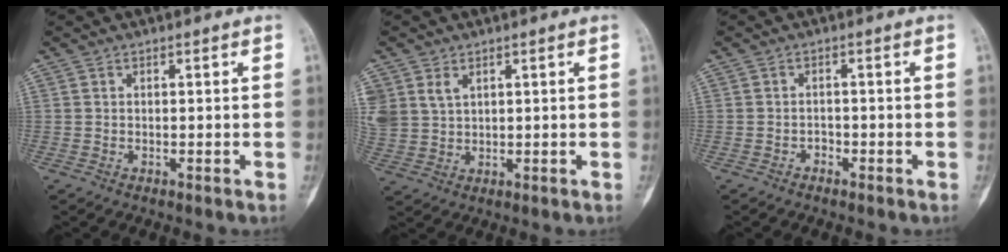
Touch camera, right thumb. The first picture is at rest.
{"total": 7.0, "force": [3.1, 5.1, 3.6], "torque": [-0.083, 0.000, 0.077]}
{"total": 1.2, "force": [-0.9, 0.8, 0.2], "torque": [0.000, 0.006, -0.019]}